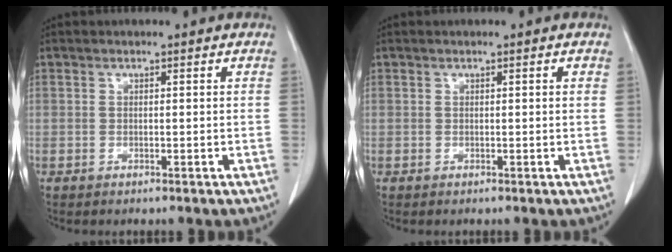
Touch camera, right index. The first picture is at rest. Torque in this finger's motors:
{"motor_torque": [-0.07, 0.06, -0.02, -0.01]}